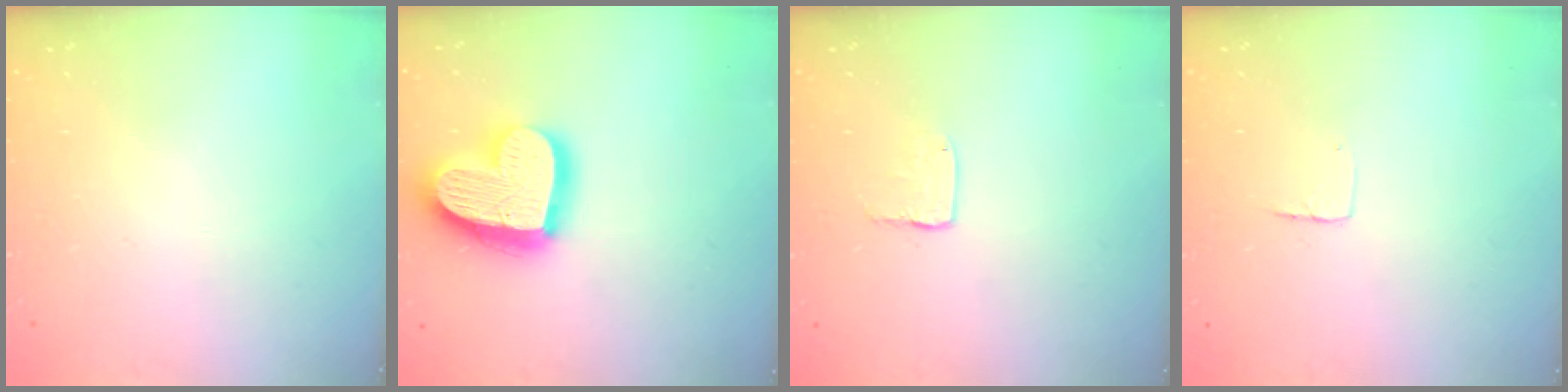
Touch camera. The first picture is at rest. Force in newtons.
{"total": 21.1, "press": 21.0, "slide": 1.8}
{"total": 3.2, "press": 3.2, "slide": 0.2}
{"total": 2.9, "press": 2.9, "slide": 0.2}